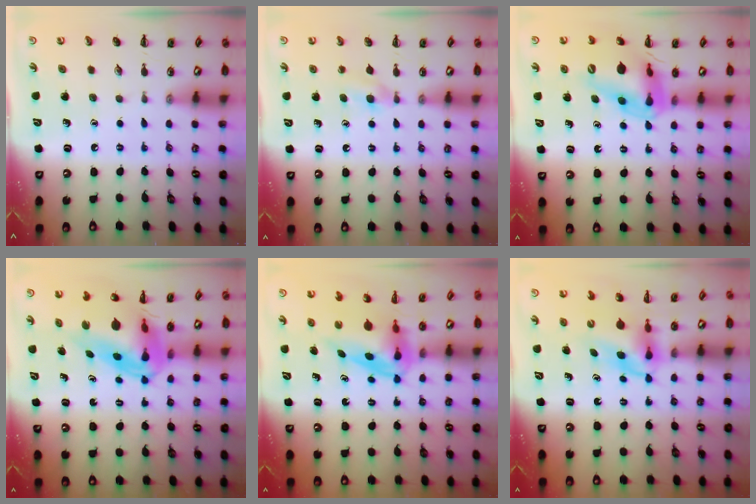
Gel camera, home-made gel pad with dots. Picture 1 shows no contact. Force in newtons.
{"total": 3.9, "press": 3.6, "slide": 1.4}
{"total": 14.3, "press": 13.8, "slide": 3.6}
{"total": 8.1, "press": 7.7, "slide": 2.6}
{"total": 4.0, "press": 3.9, "slide": 0.7}
{"total": 5.8, "press": 5.7, "slide": 1.0}